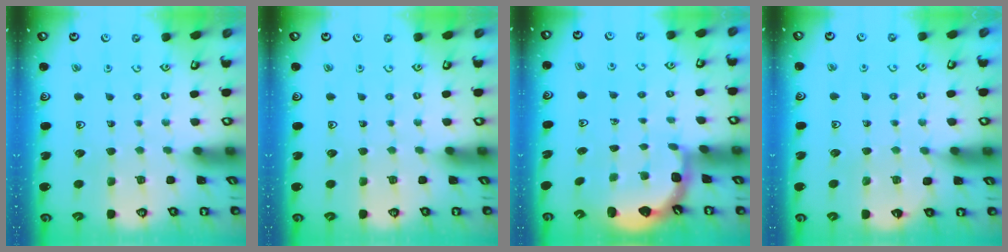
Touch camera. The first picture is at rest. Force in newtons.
{"total": 0.0}
{"total": 2.5, "press": 2.1, "slide": 1.3}
{"total": 6.9, "press": 6.6, "slide": 1.9}